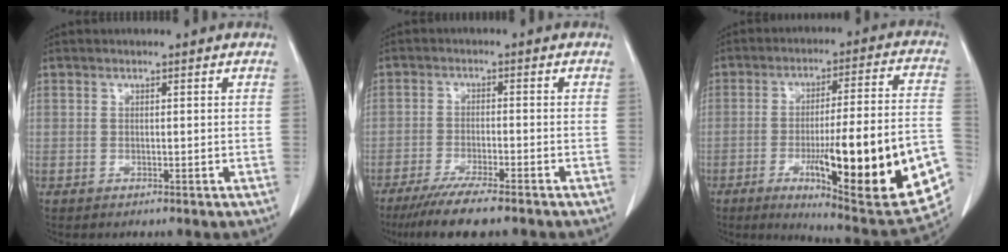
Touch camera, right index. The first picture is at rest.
{"total": 7.8, "force": [-6.2, 0.6, 4.8], "torque": [-0.077, -0.018, -0.100]}
{"total": 25.3, "force": [-8.1, 3.6, 23.8], "torque": [-0.281, -0.004, -0.104]}